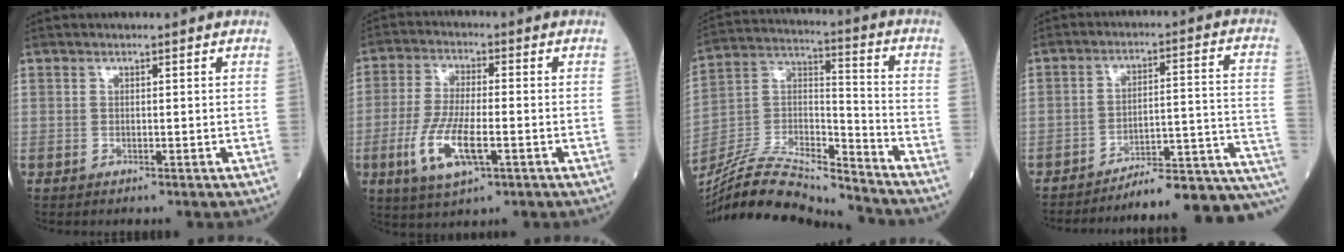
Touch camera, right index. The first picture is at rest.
{"total": 9.9, "force": [-3.3, 2.7, 9.0], "torque": [-0.191, -0.011, -0.057]}
{"total": 20.1, "force": [-18.9, 1.5, 6.7], "torque": [-0.146, 0.012, -0.336]}
{"total": 17.7, "force": [-16.1, 0.2, 7.4], "torque": [-0.039, 0.034, -0.218]}